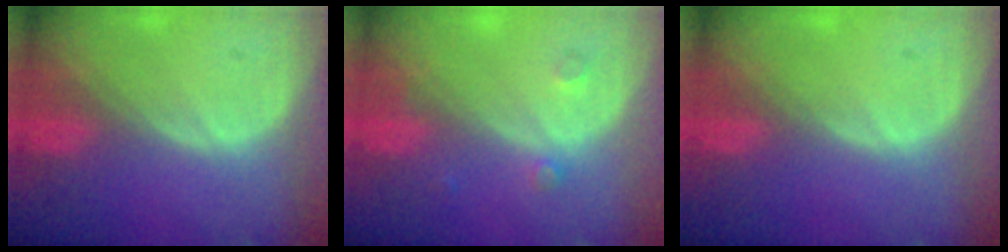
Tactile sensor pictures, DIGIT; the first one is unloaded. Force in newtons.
{"total": 1.5, "press": 1.5, "slide": 0.1}
{"total": 0.0}